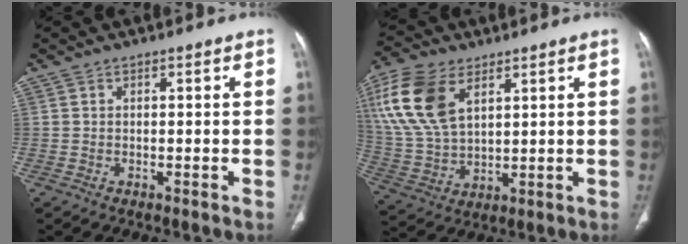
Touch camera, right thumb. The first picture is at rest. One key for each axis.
{"total": 15.8, "fx": 6.7, "fy": 9.0, "fz": 11.1, "tx": -0.231, "ty": -0.012, "tz": 0.138}